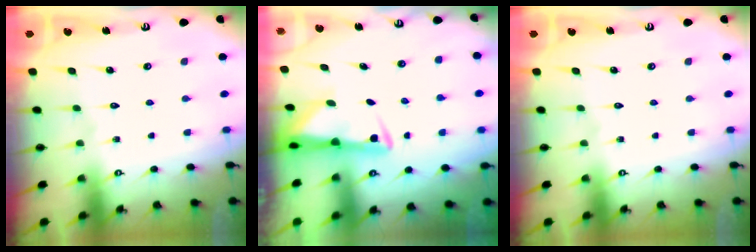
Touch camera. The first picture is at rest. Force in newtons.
{"total": 2.7, "press": 2.6, "slide": 0.5}
{"total": 0.0}